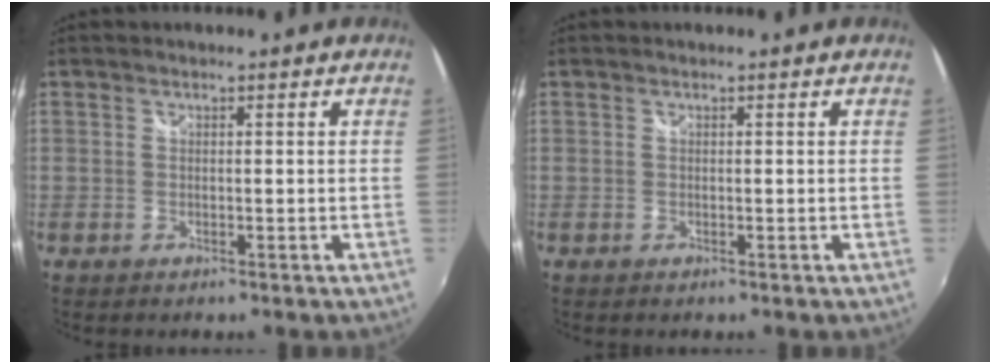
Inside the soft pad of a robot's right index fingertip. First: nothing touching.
{"total": 0.0}